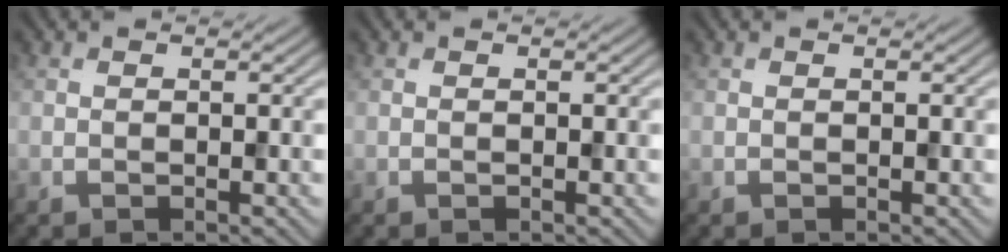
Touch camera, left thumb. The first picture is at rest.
{"total": 0.0}
{"total": 0.0}